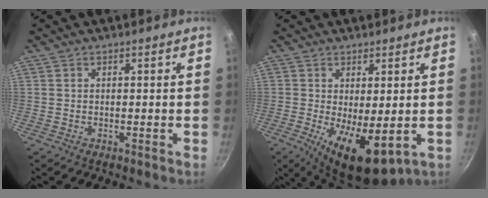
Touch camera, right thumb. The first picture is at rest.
{"total": 10.3, "force": [-1.4, 4.2, 9.3], "torque": [-0.140, -0.016, -0.008]}